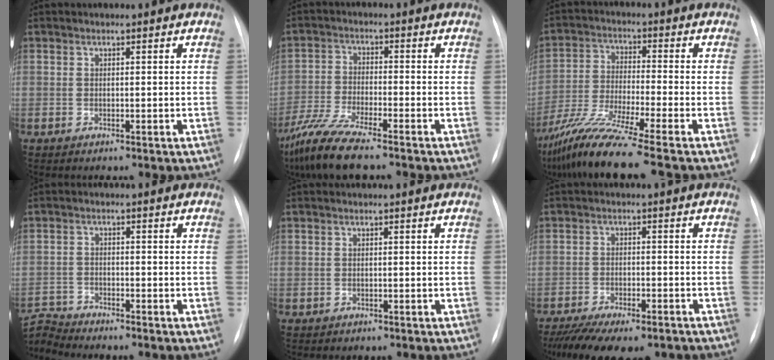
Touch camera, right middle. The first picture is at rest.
{"total": 9.5, "force": [-7.4, 0.6, 5.9], "torque": [-0.124, -0.031, -0.138]}
{"total": 12.9, "force": [-9.9, -1.9, 8.0], "torque": [-0.158, -0.043, -0.179]}
{"total": 4.5, "force": [-4.2, -1.1, -0.9], "torque": [0.010, -0.011, -0.081]}
{"total": 0.0}
{"total": 14.3, "force": [-10.7, 5.1, 7.9], "torque": [-0.161, -0.019, -0.154]}